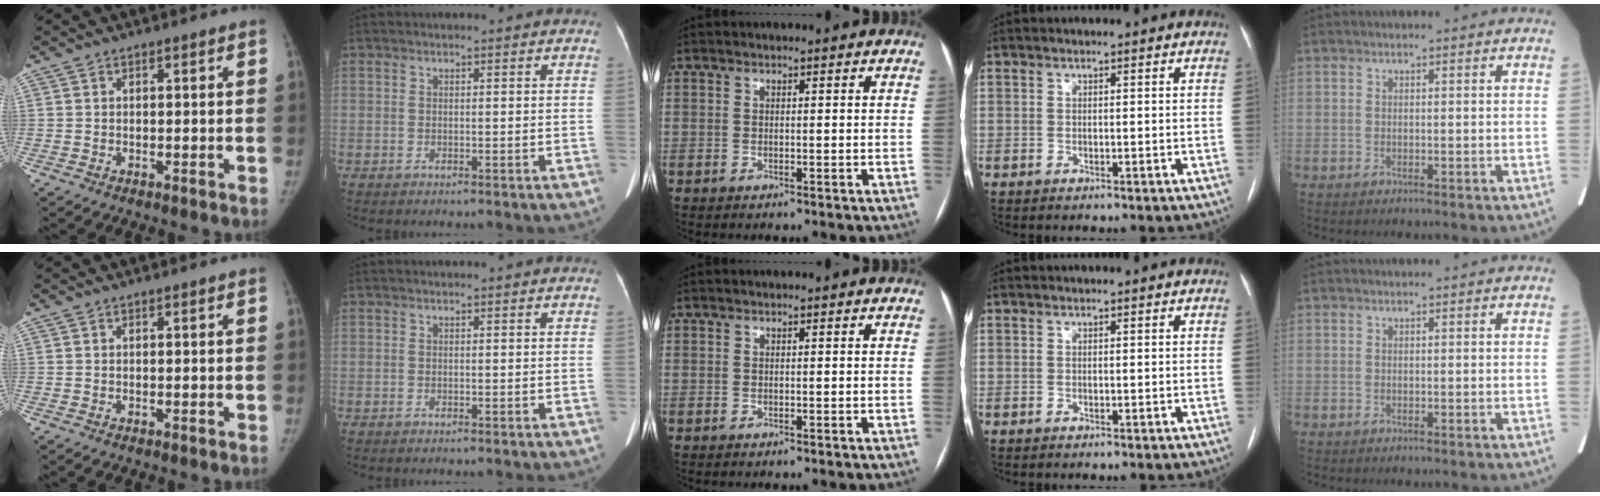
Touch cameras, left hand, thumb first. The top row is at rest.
{}